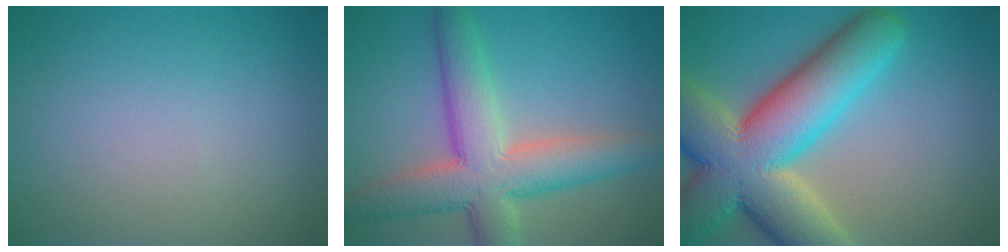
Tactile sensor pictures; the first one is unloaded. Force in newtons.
{"total": 8.2, "press": 8.2, "slide": 0.7}
{"total": 14.5, "press": 14.4, "slide": 0.9}